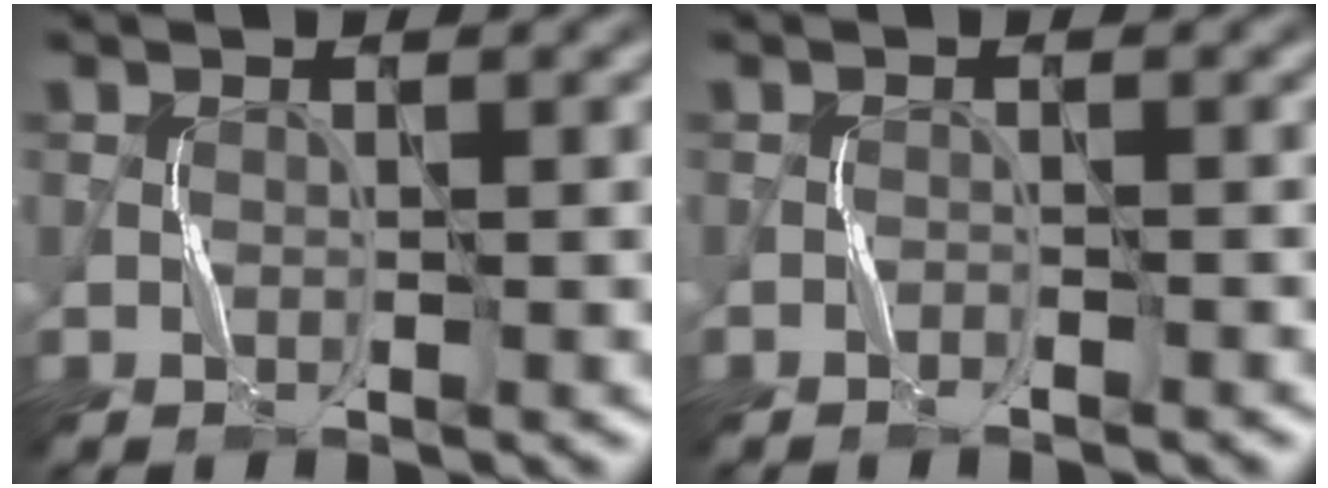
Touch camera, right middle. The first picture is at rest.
{"total": 0.7, "force": [-0.6, 0.0, 0.1], "torque": [-0.006, 0.001, -0.010]}